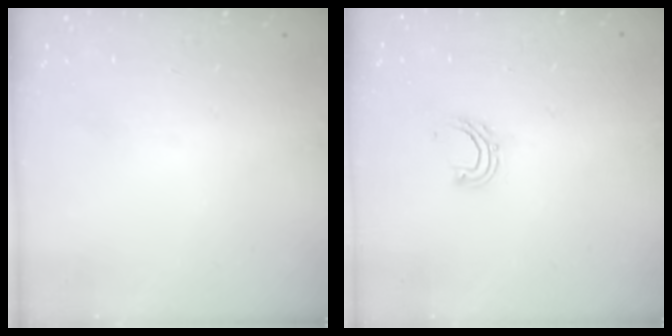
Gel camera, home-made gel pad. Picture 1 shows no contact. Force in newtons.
{"total": 5.2, "press": 5.0, "slide": 1.2}